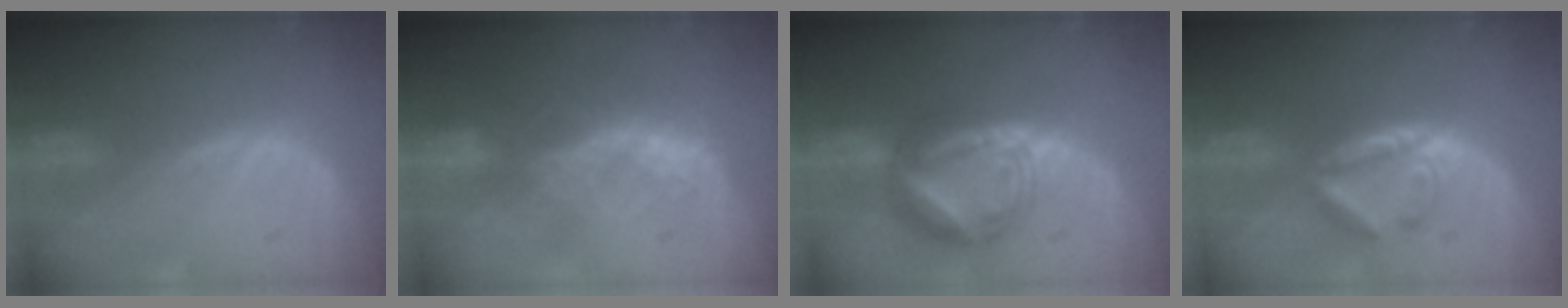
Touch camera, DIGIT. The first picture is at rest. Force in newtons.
{"total": 6.3, "press": 6.2, "slide": 1.2}
{"total": 9.0, "press": 8.9, "slide": 0.8}
{"total": 5.0, "press": 5.0, "slide": 0.8}